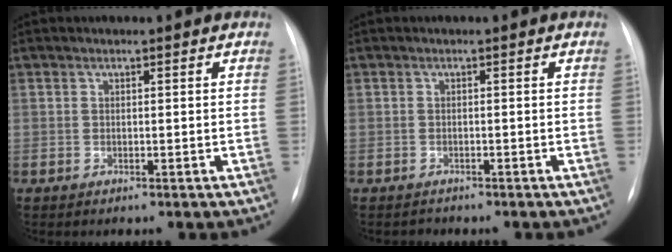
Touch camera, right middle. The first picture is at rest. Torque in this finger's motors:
{"motor_torque": [-0.32, -0.03, -0.09, -0.04]}